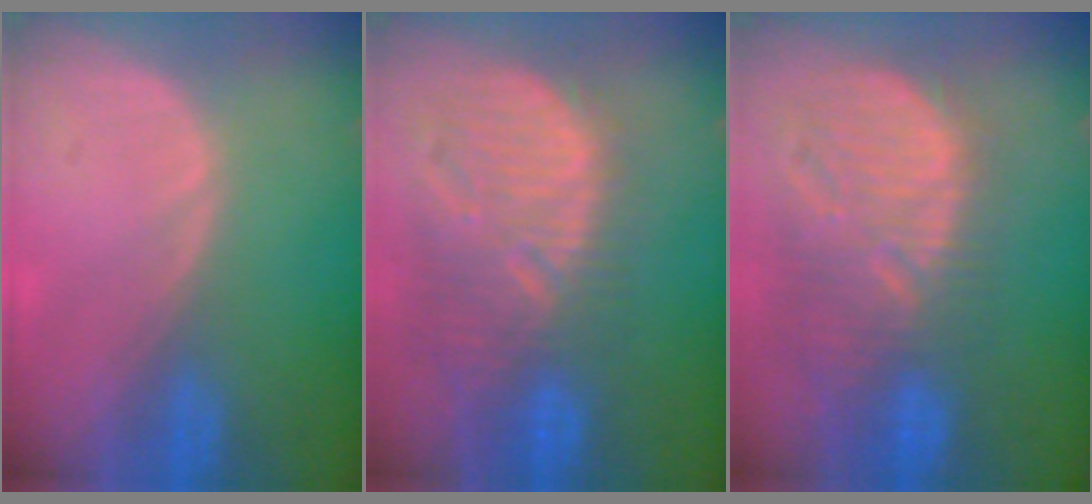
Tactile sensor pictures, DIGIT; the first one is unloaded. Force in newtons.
{"total": 12.6, "press": 11.2, "slide": 5.8}
{"total": 12.8, "press": 11.3, "slide": 6.0}